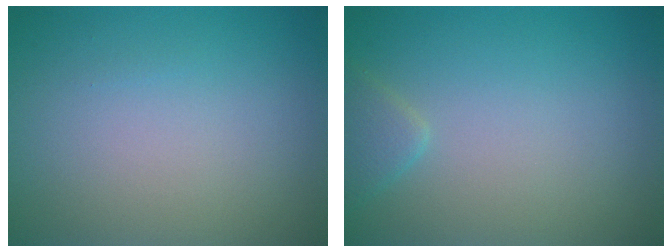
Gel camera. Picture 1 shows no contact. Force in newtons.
{"total": 1.5, "press": 1.5, "slide": 0.2}